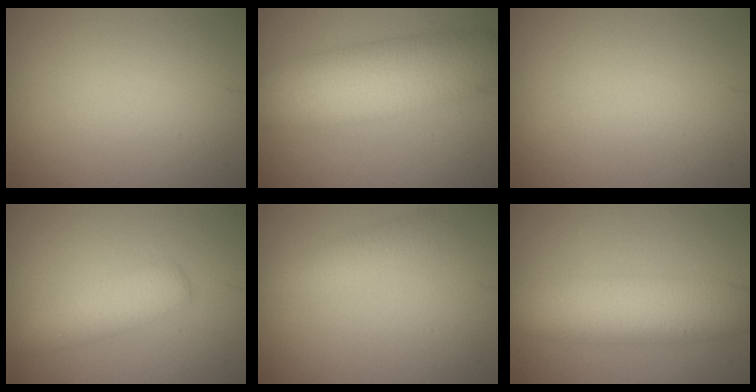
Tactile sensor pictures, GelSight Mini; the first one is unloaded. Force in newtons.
{"total": 9.1, "press": 9.1, "slide": 0.2}
{"total": 0.0}
{"total": 2.8, "press": 2.8, "slide": 0.0}
{"total": 2.0, "press": 2.0, "slide": 0.1}
{"total": 6.4, "press": 6.4, "slide": 0.1}